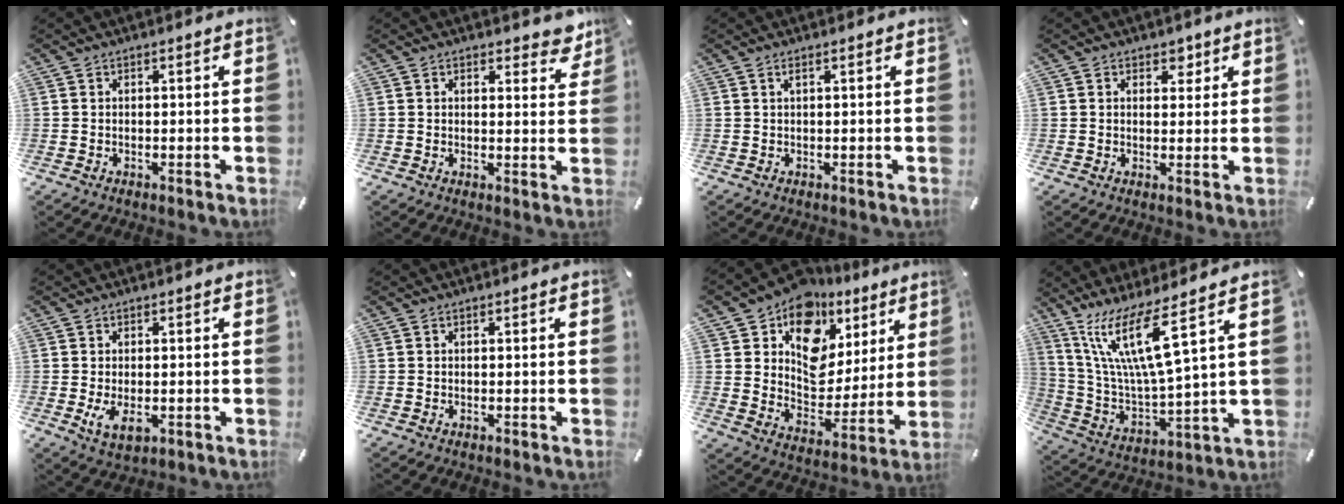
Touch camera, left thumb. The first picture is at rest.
{"total": 3.7, "force": [2.6, 2.1, 1.7], "torque": [-0.009, -0.015, 0.041]}
{"total": 0.9, "force": [0.3, 0.0, 0.8], "torque": [-0.017, 0.000, 0.005]}
{"total": 3.1, "force": [1.5, 2.3, 1.3], "torque": [0.001, -0.006, 0.019]}
{"total": 4.6, "force": [-0.7, 2.6, 3.7], "torque": [-0.075, -0.013, -0.018]}
{"total": 0.0}
{"total": 13.5, "force": [8.0, 9.9, 4.5], "torque": [-0.066, -0.075, 0.145]}
{"total": 15.1, "force": [8.3, 2.6, 12.4], "torque": [-0.278, -0.040, 0.131]}